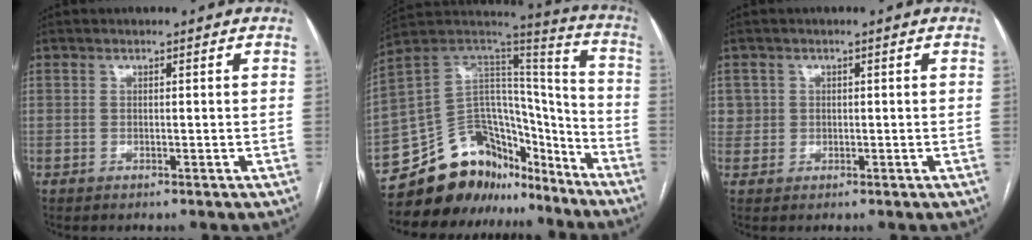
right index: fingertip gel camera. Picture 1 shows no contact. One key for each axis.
{"total": 19.1, "fx": -15.8, "fy": 9.5, "fz": 5.2, "tx": -0.081, "ty": 0.089, "tz": -0.252}
{"total": 2.3, "fx": 0.5, "fy": 2.2, "fz": -0.1, "tx": 0.019, "ty": 0.007, "tz": 0.005}